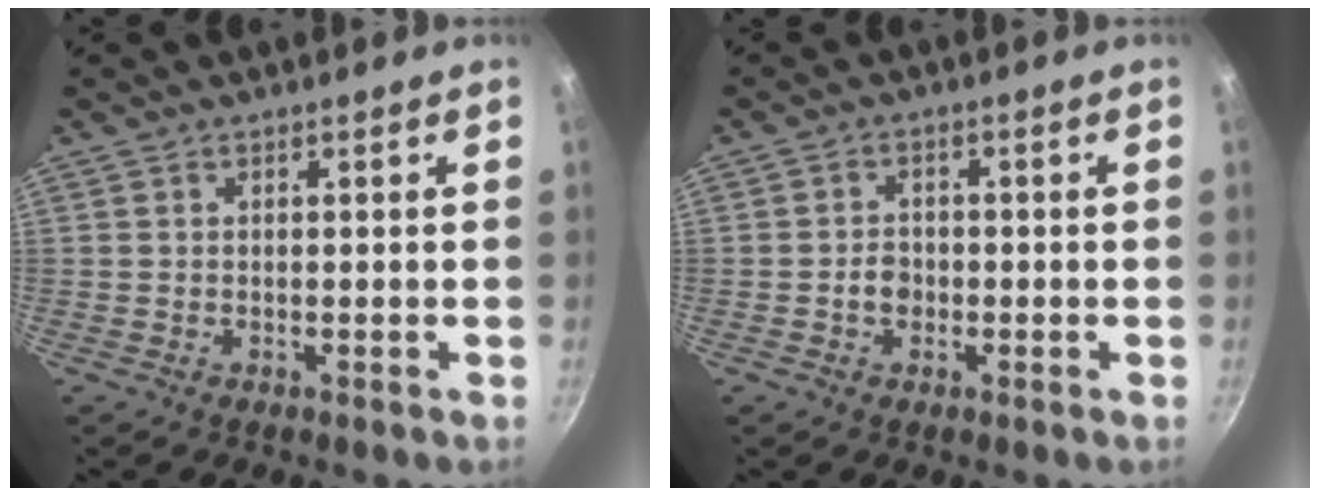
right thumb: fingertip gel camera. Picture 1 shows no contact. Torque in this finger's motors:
{"motor_torque": [0.38, 0.71, 0.47, 0.04, 0.04]}